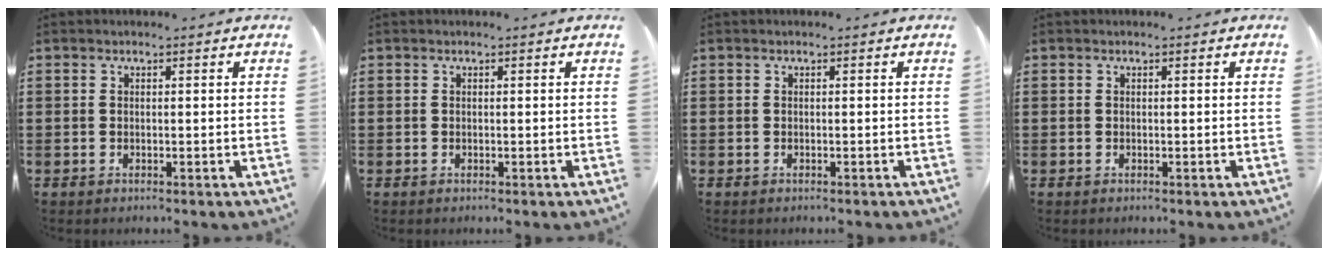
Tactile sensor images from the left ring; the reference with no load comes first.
{"total": 0.0}
{"total": 0.0}
{"total": 0.0}